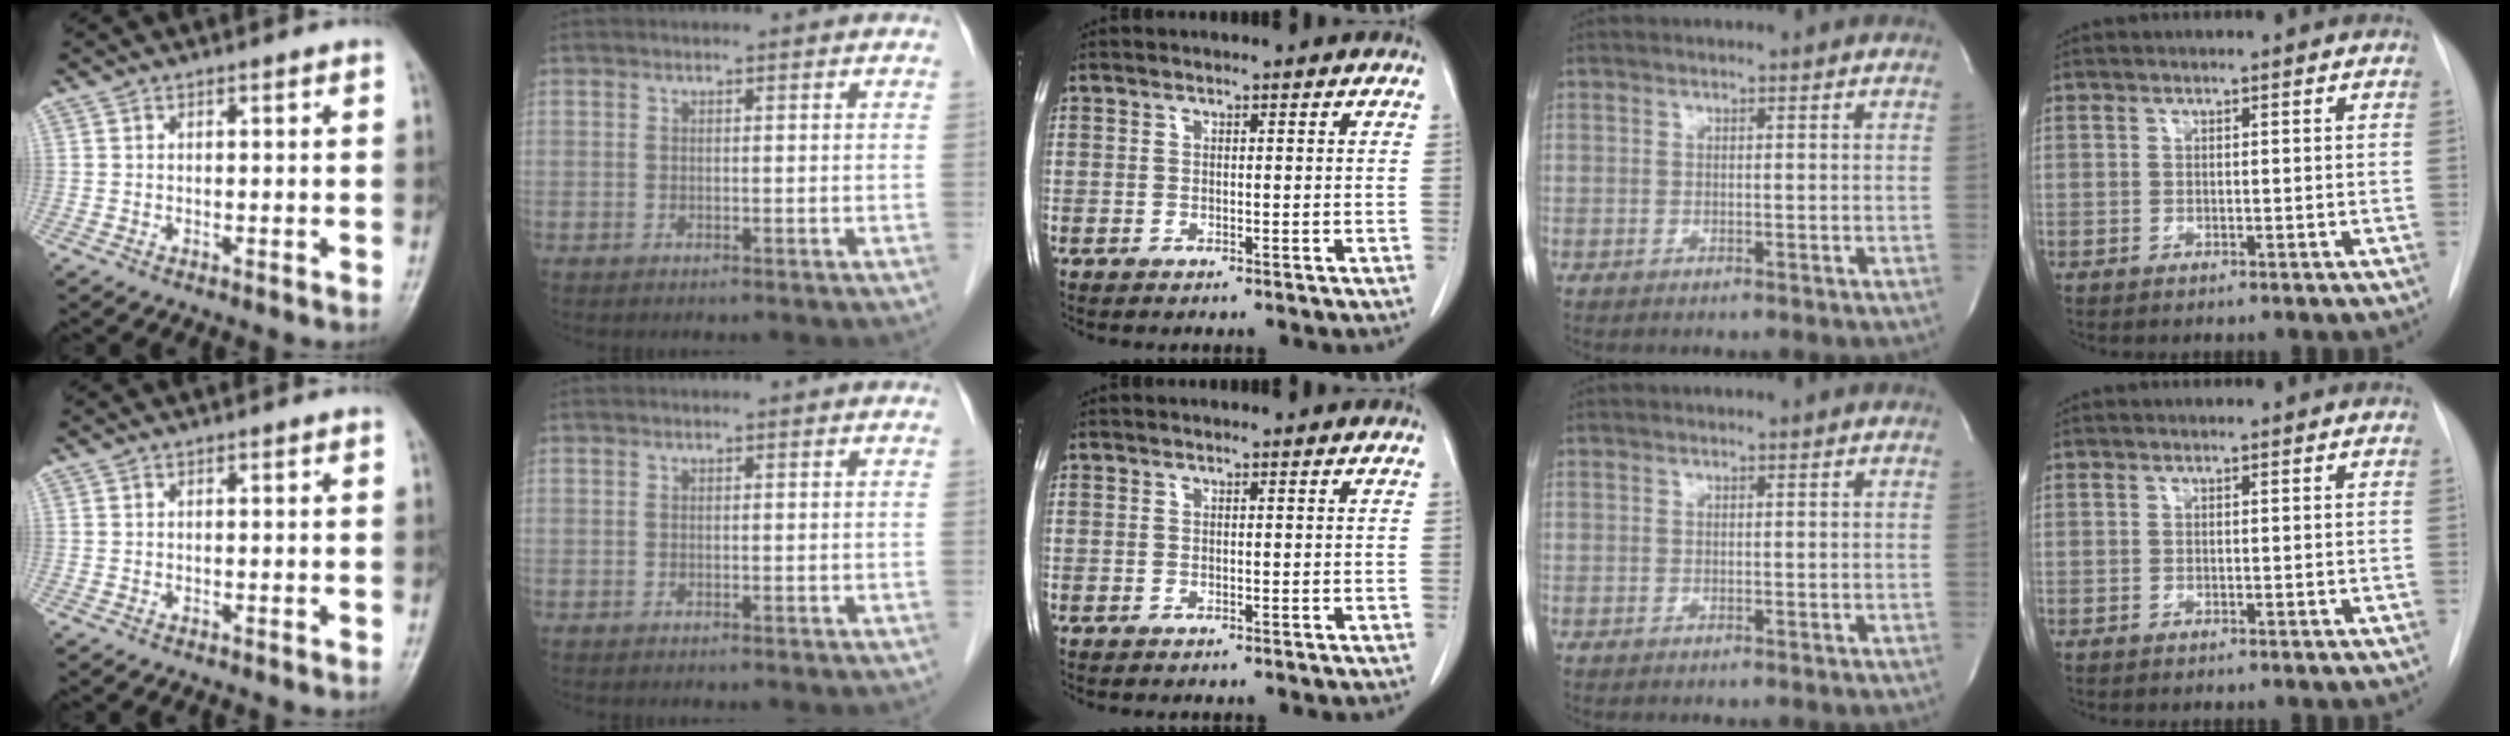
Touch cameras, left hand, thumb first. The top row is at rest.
{}